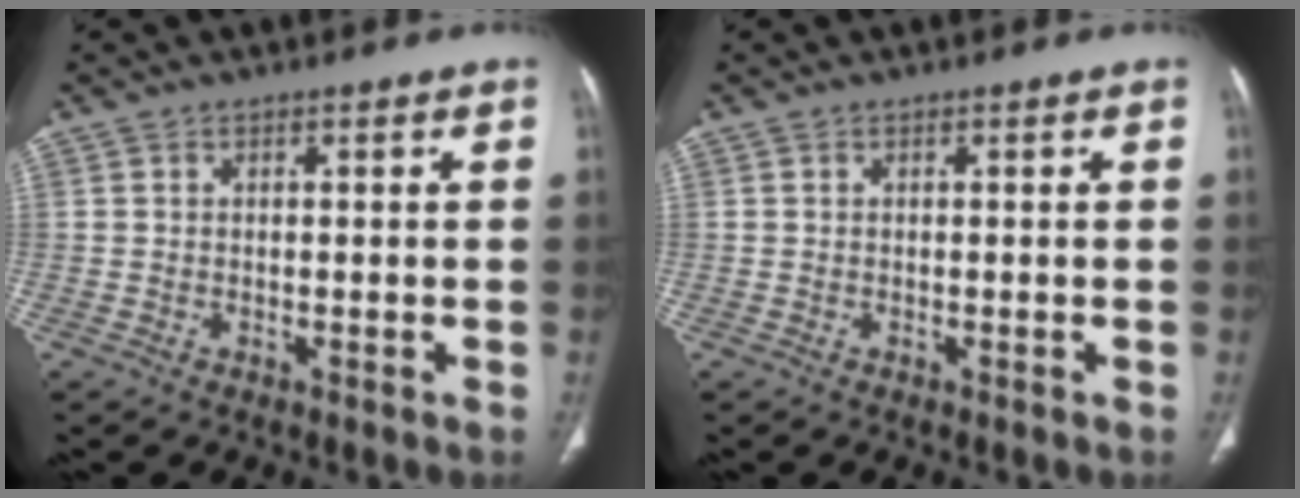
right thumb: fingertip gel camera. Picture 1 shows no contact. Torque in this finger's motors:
{"motor_torque": [0.00, 0.00, -0.07, 0.06, 0.00]}